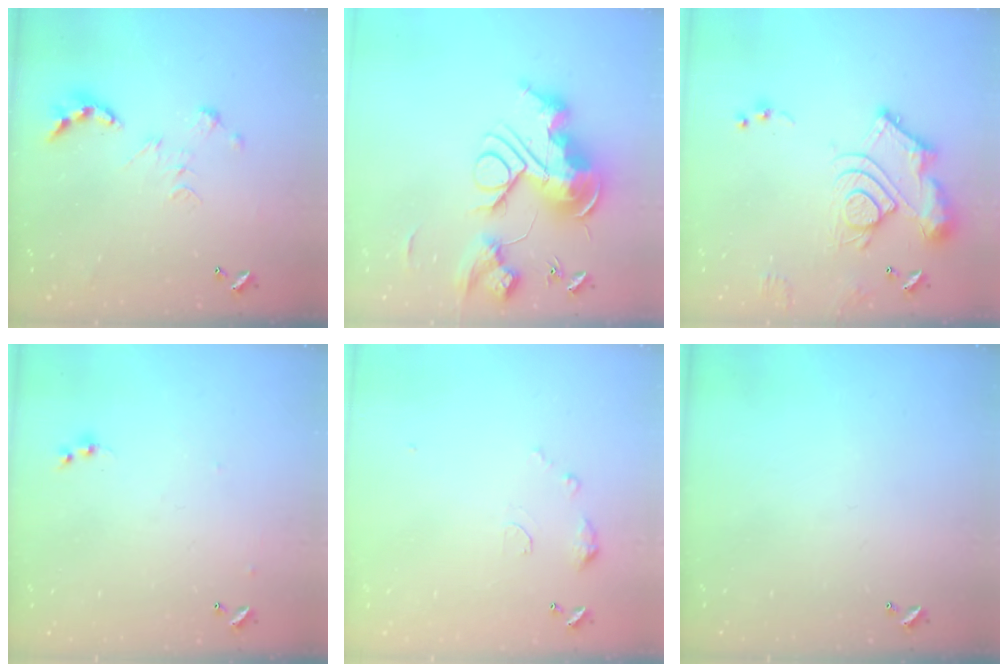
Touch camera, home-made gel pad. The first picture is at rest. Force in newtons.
{"total": 0.7, "press": 0.7, "slide": 0.0}
{"total": 15.8, "press": 15.7, "slide": 1.8}
{"total": 4.2, "press": 4.2, "slide": 0.6}
{"total": 6.4, "press": 6.4, "slide": 0.7}
{"total": 0.0}